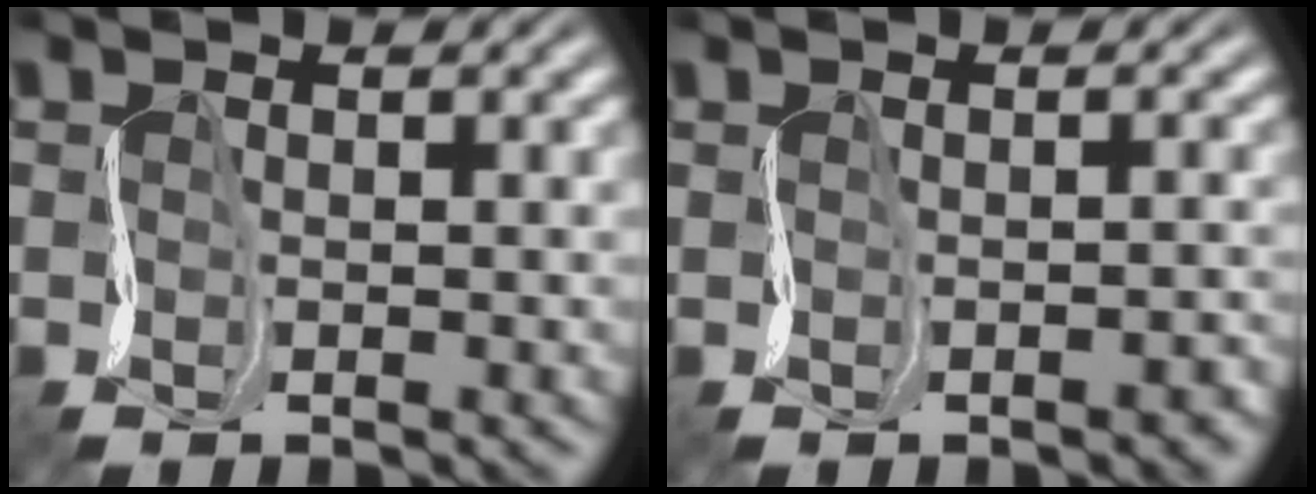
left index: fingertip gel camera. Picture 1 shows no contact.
{"total": 2.0, "force": [-0.9, 0.7, 1.6], "torque": [-0.009, 0.006, -0.005]}